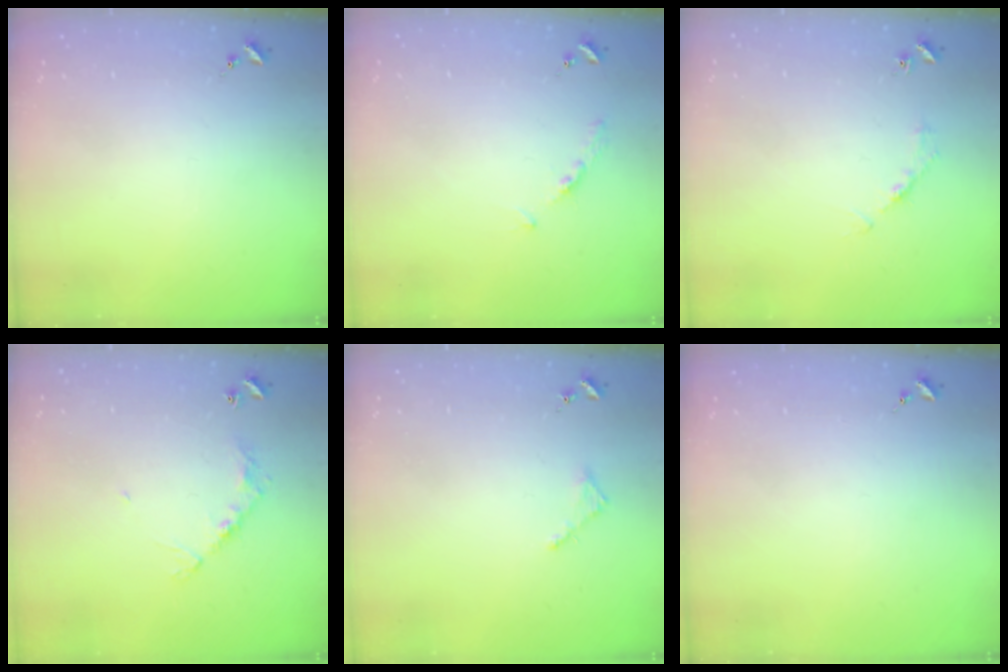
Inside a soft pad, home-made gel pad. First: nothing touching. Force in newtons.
{"total": 3.9, "press": 3.9, "slide": 0.5}
{"total": 2.7, "press": 2.7, "slide": 0.4}
{"total": 8.1, "press": 8.1, "slide": 0.7}
{"total": 2.8, "press": 2.7, "slide": 0.3}
{"total": 0.0}